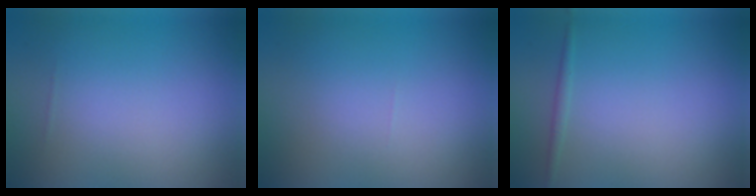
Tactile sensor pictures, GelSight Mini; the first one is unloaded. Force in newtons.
{"total": 0.0}
{"total": 0.8, "press": 0.8, "slide": 0.0}